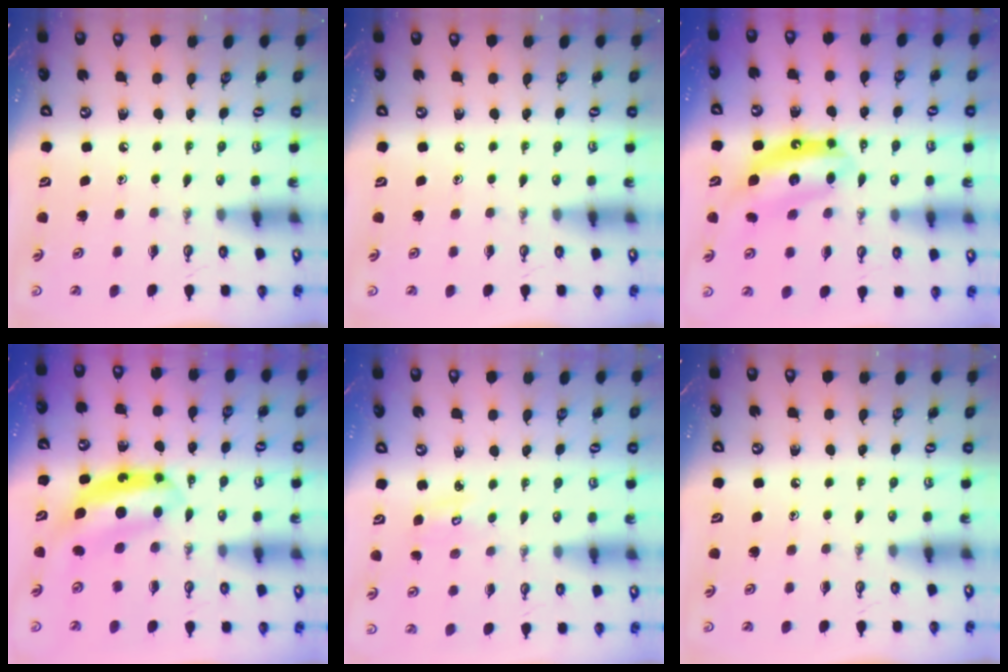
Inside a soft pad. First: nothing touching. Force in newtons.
{"total": 0.0}
{"total": 11.0, "press": 10.9, "slide": 1.1}
{"total": 6.7, "press": 6.6, "slide": 0.8}
{"total": 3.2, "press": 3.1, "slide": 0.2}
{"total": 0.0}